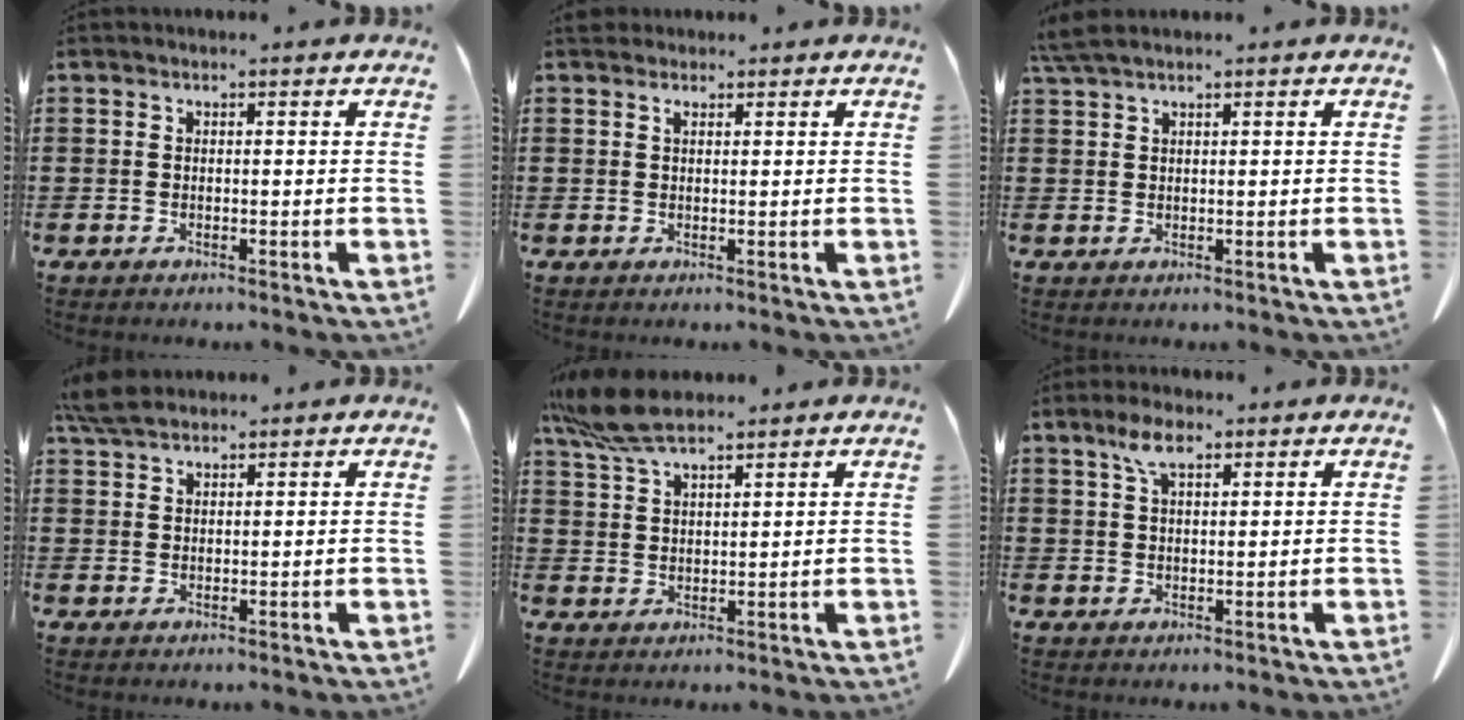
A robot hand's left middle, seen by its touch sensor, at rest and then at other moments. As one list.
[{"total": 1.1, "force": [0.8, 0.4, 0.5], "torque": [-0.006, -0.001, 0.014]}, {"total": 2.2, "force": [1.7, 0.1, 1.3], "torque": [-0.030, 0.000, 0.032]}, {"total": 4.1, "force": [3.5, 1.0, 2.0], "torque": [-0.048, 0.001, 0.066]}, {"total": 7.5, "force": [5.9, 1.9, 4.3], "torque": [-0.106, -0.007, 0.108]}, {"total": 4.6, "force": [2.6, 1.7, 3.4], "torque": [-0.074, 0.008, 0.045]}]